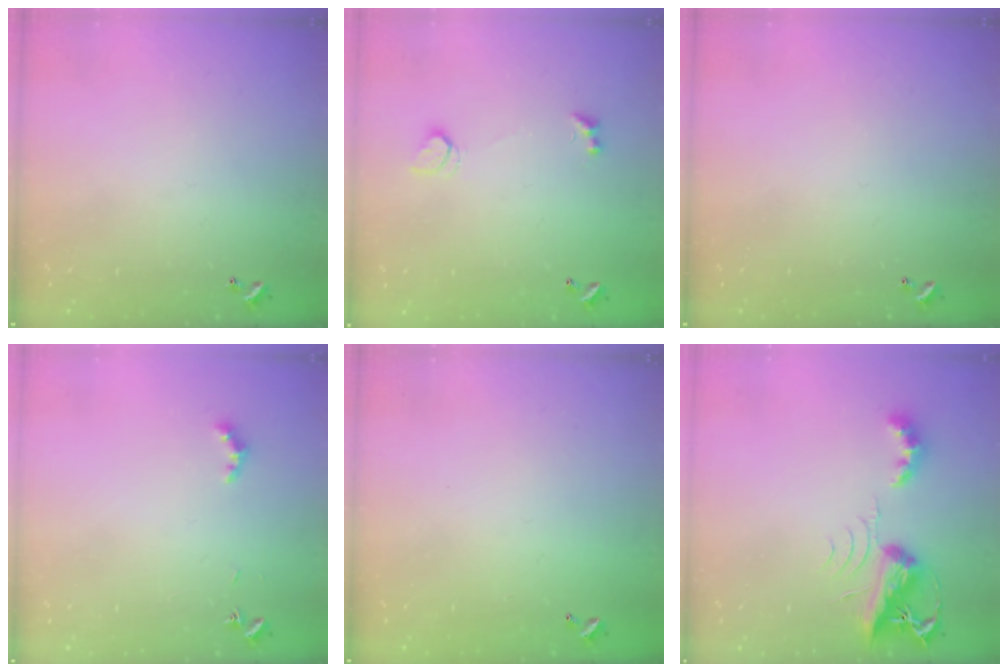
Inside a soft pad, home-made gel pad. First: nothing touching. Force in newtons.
{"total": 2.3, "press": 1.9, "slide": 1.1}
{"total": 0.0}
{"total": 3.5, "press": 3.4, "slide": 1.0}
{"total": 2.9, "press": 2.9, "slide": 0.1}
{"total": 7.7, "press": 7.7, "slide": 0.5}